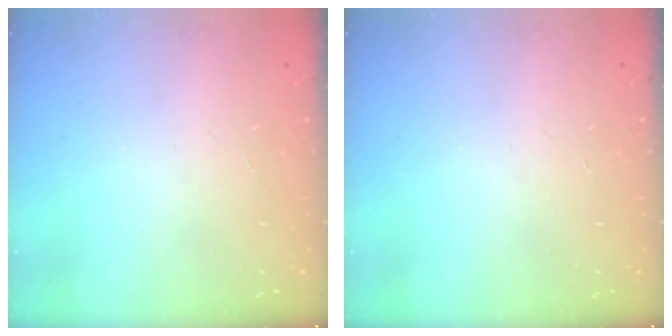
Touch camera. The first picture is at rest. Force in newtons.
{"total": 0.0}